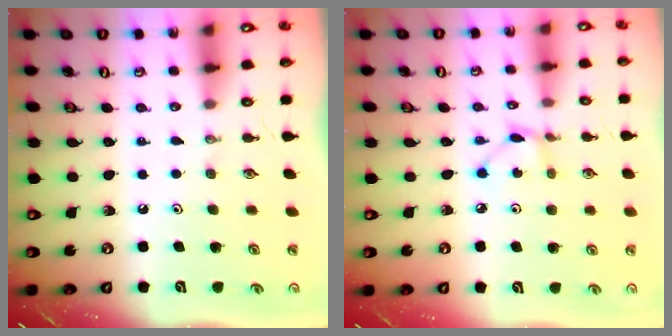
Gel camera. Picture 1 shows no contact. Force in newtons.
{"total": 3.6, "press": 3.5, "slide": 0.3}